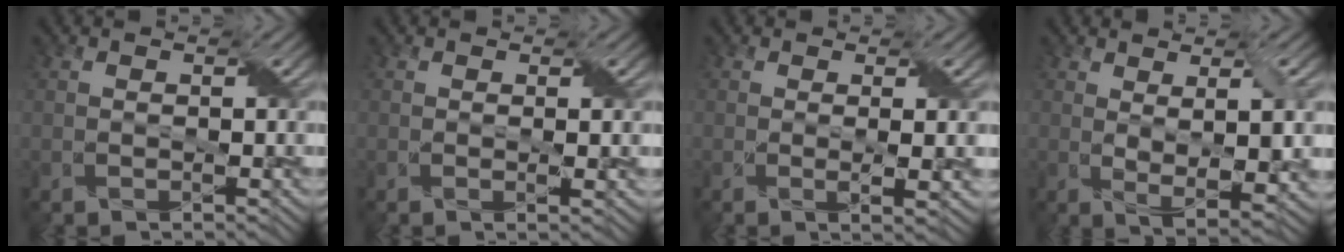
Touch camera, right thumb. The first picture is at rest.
{"total": 1.6, "force": [0.2, 0.1, 1.6], "torque": [-0.030, 0.001, 0.002]}
{"total": 3.1, "force": [0.3, 0.5, 3.1], "torque": [-0.057, 0.001, 0.006]}
{"total": 5.5, "force": [1.4, 1.4, 5.1], "torque": [-0.092, -0.009, 0.030]}